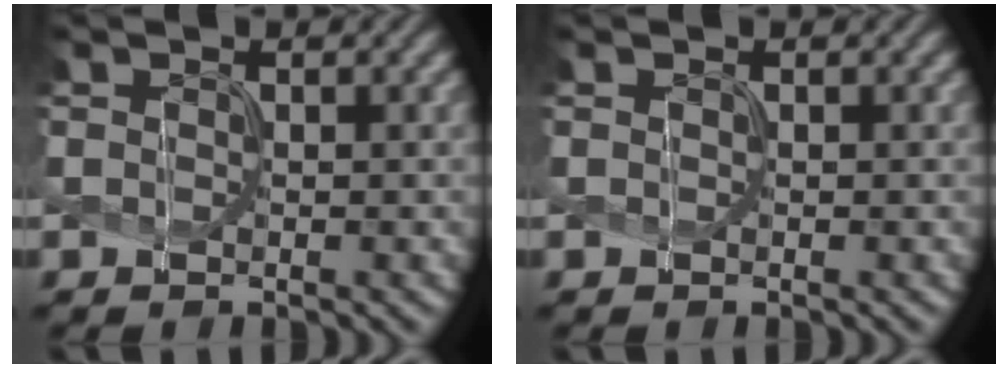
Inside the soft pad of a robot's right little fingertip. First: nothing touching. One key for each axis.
{"total": 0.0}